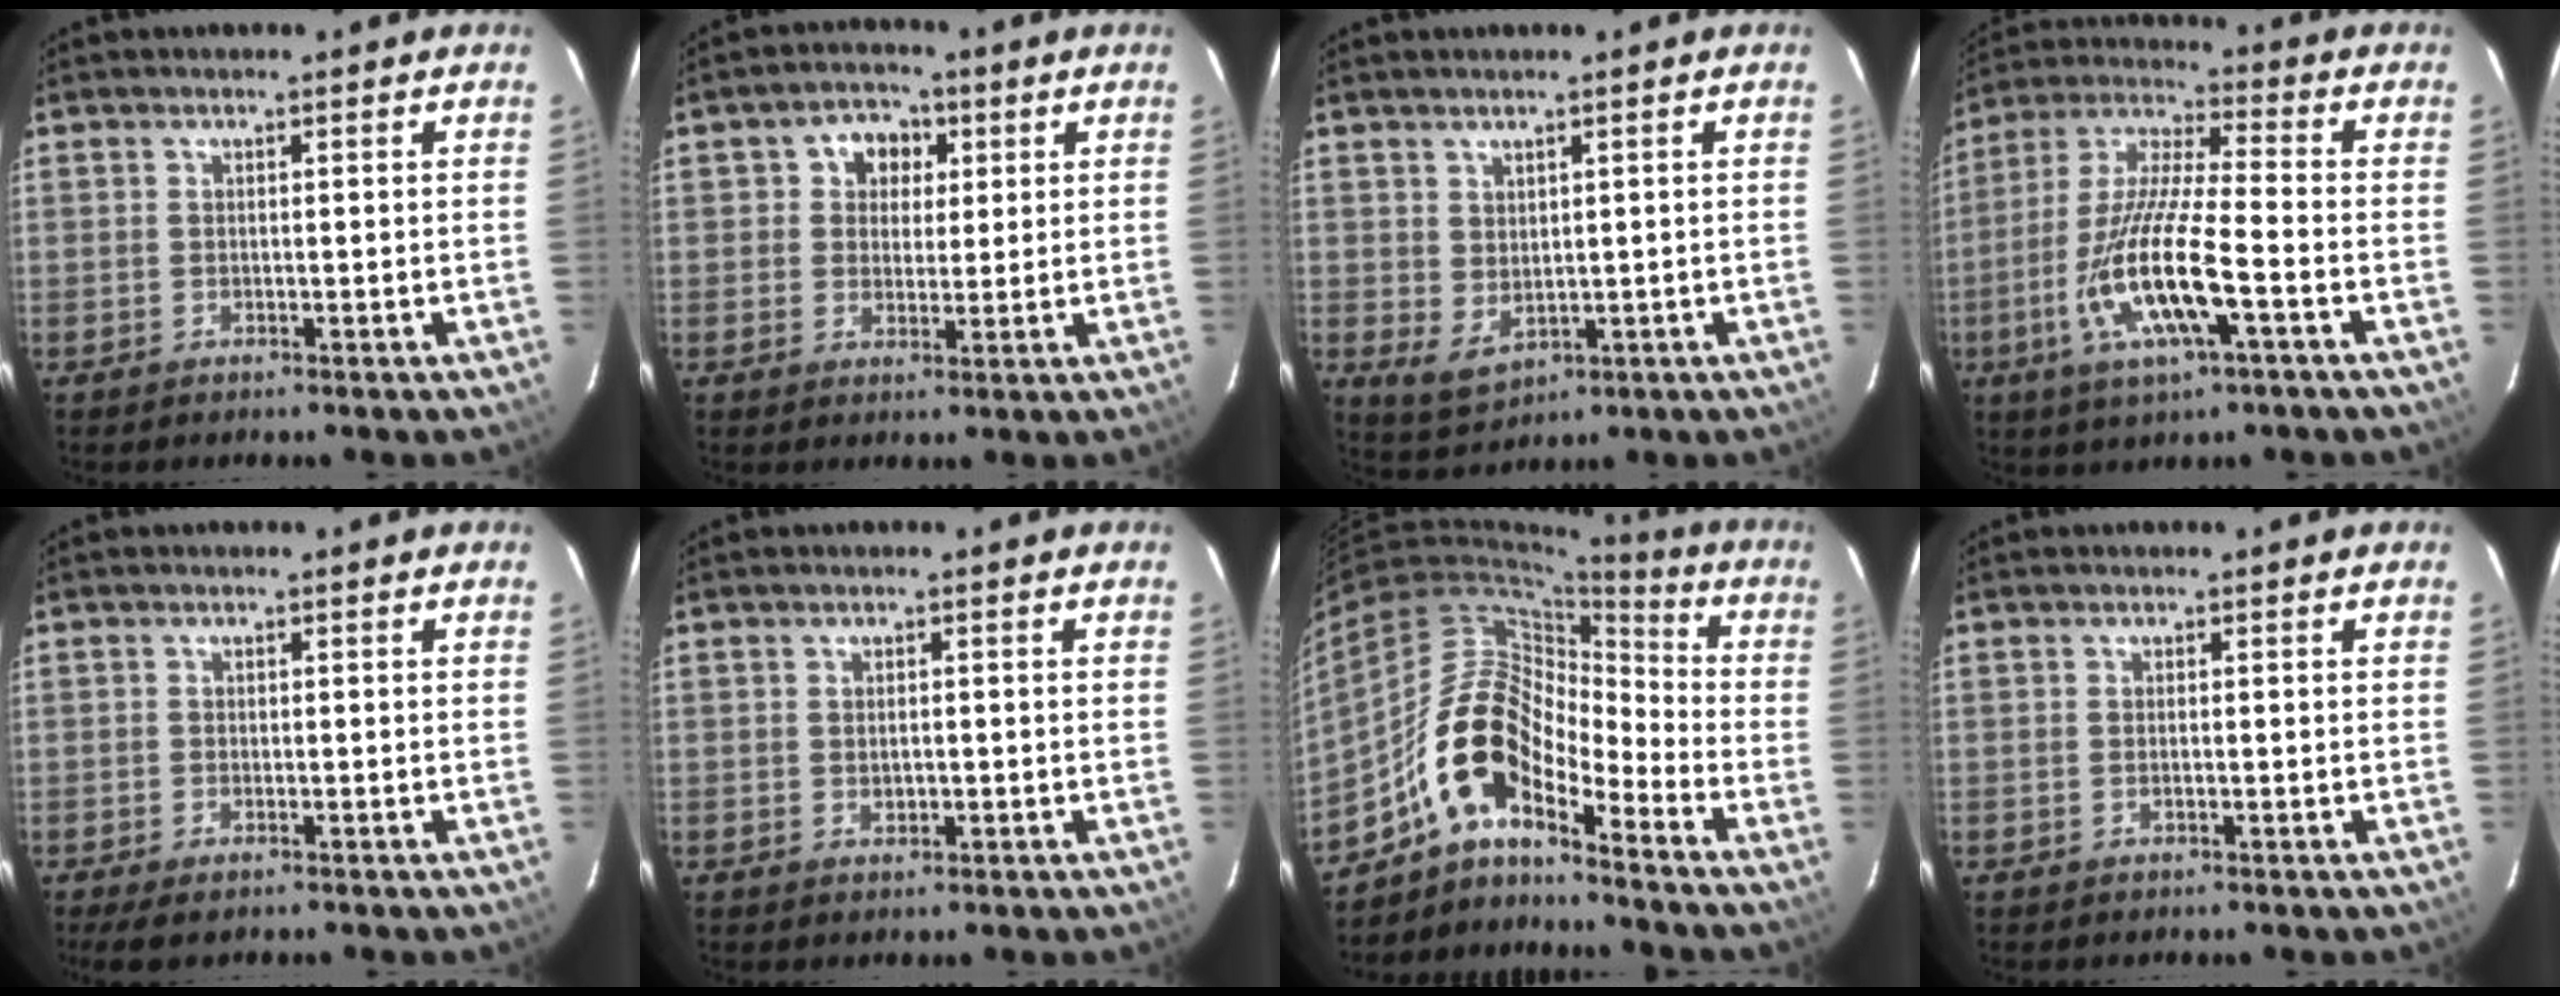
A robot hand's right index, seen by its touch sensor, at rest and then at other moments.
{"total": 5.9, "force": [1.6, 5.2, 2.3], "torque": [-0.029, 0.020, 0.025]}
{"total": 4.0, "force": [1.0, 2.9, 2.6], "torque": [-0.047, -0.004, 0.031]}
{"total": 15.4, "force": [-5.3, 2.5, 14.2], "torque": [-0.297, -0.015, -0.105]}
{"total": 3.4, "force": [-2.4, 1.3, 2.1], "torque": [-0.048, -0.012, -0.043]}
{"total": 1.5, "force": [-0.2, 1.2, 0.9], "torque": [-0.014, 0.000, -0.001]}
{"total": 12.7, "force": [-8.8, 4.6, 8.0], "torque": [-0.146, 0.024, -0.181]}
{"total": 0.7, "force": [-0.3, 0.2, 0.7], "torque": [-0.014, 0.001, -0.005]}